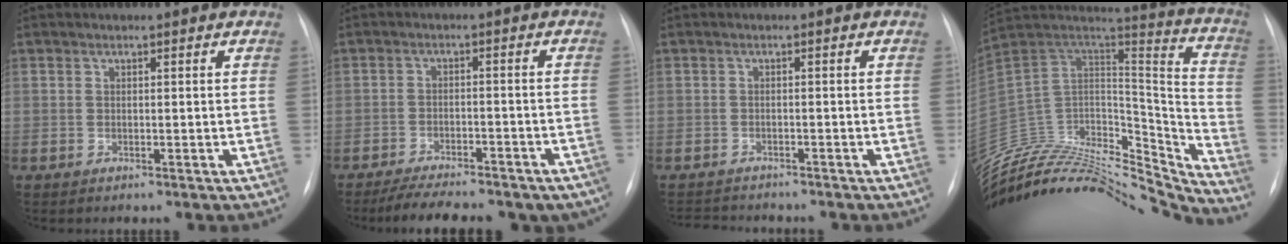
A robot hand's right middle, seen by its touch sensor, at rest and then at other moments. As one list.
[{"total": 16.6, "force": [-13.5, 5.6, 7.8], "torque": [-0.124, -0.002, -0.176]}, {"total": 4.7, "force": [-4.6, 0.9, 0.9], "torque": [-0.015, -0.010, -0.067]}, {"total": 34.4, "force": [-32.3, 6.8, 9.6], "torque": [-0.161, 0.002, -0.496]}]